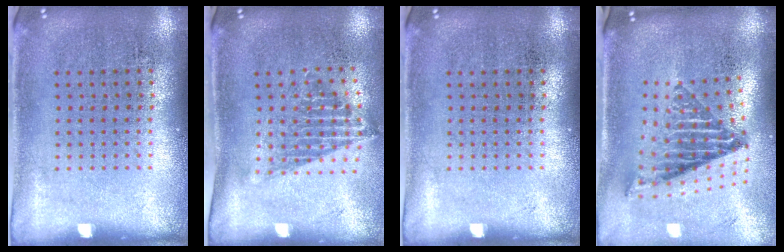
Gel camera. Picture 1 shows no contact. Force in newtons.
{"total": 1.4, "press": 1.1, "slide": 0.9}
{"total": 0.0}
{"total": 1.9, "press": 1.4, "slide": 1.2}